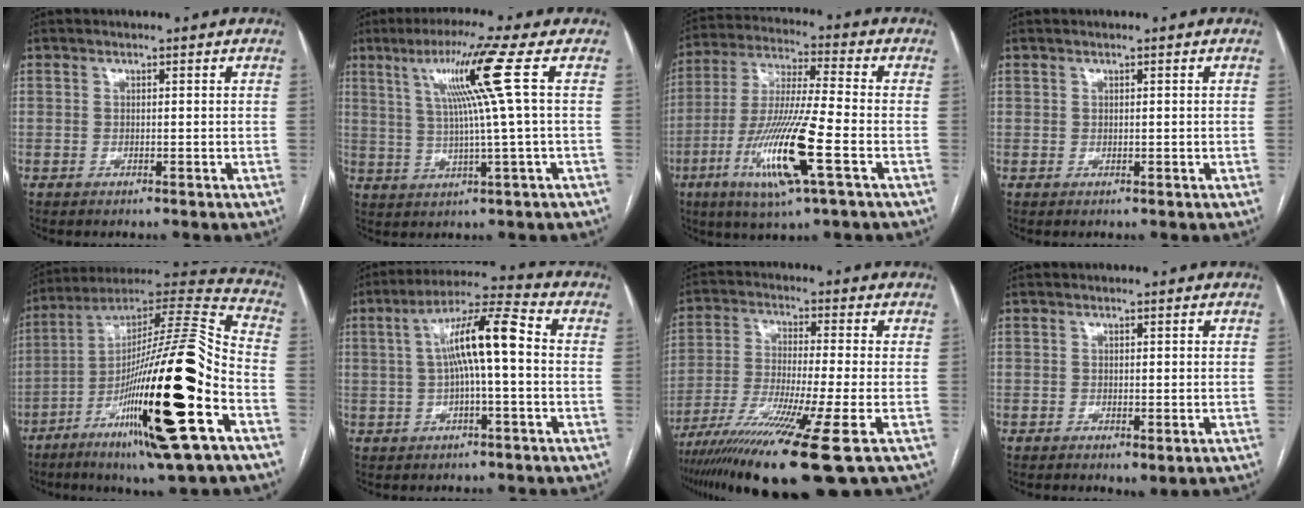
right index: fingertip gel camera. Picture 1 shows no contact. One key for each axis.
{"total": 10.0, "fx": 3.2, "fy": -2.5, "fz": 9.1, "tx": -0.158, "ty": 0.011, "tz": 0.063}
{"total": 15.9, "fx": -5.8, "fy": 0.6, "fz": 14.8, "tx": -0.302, "ty": -0.021, "tz": -0.109}
{"total": 0.0}
{"total": 28.9, "fx": -10.0, "fy": 2.2, "fz": 27.0, "tx": -0.441, "ty": -0.032, "tz": -0.170}
{"total": 10.3, "fx": 0.5, "fy": 1.1, "fz": 10.3, "tx": -0.183, "ty": 0.028, "tz": 0.005}
{"total": 16.2, "fx": -9.8, "fy": -0.9, "fz": 12.9, "tx": -0.234, "ty": -0.046, "tz": -0.172}
{"total": 1.9, "fx": -0.5, "fy": 1.0, "fz": 1.6, "tx": -0.023, "ty": -0.004, "tz": 0.000}